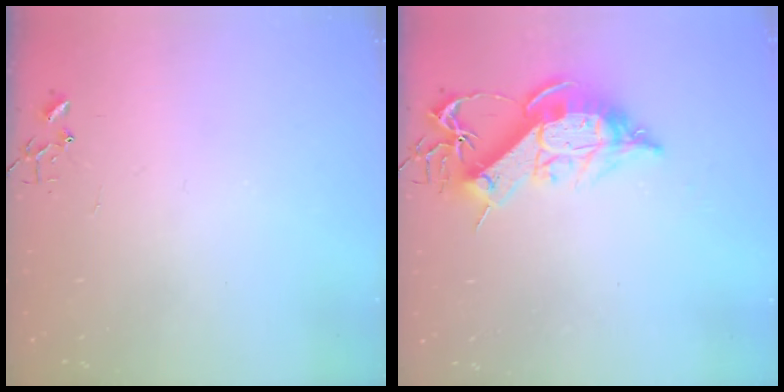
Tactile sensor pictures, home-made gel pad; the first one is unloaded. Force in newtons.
{"total": 14.4, "press": 14.4, "slide": 1.2}